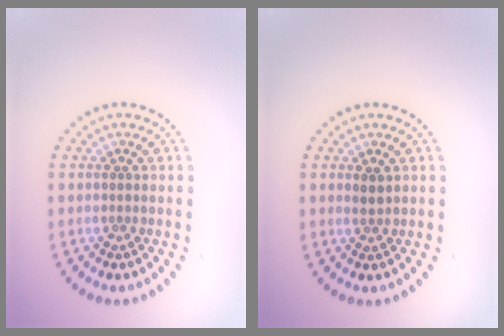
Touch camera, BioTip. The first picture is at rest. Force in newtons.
{"total": 1.1, "press": 1.0, "slide": 0.5}